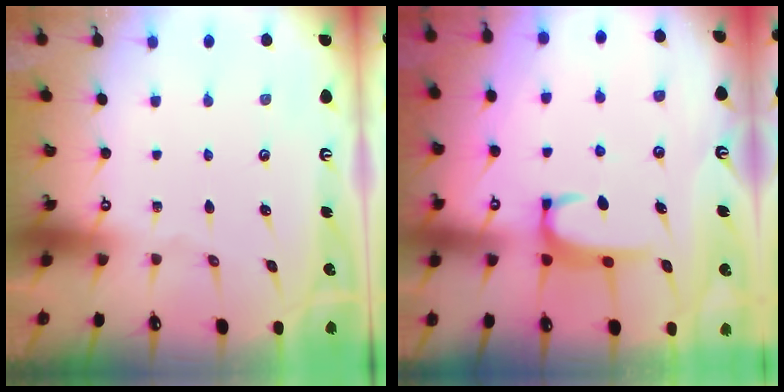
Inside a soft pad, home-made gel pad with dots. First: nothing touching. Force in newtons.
{"total": 2.7, "press": 2.7, "slide": 0.5}